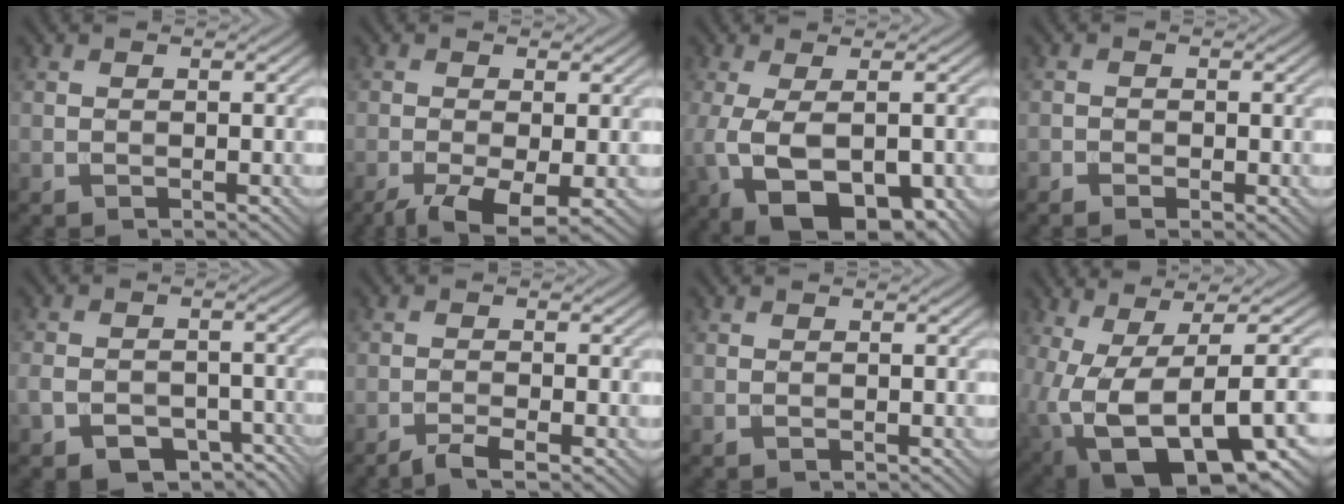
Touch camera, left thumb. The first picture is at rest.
{"total": 5.9, "force": [-3.1, 1.7, 4.7], "torque": [-0.087, -0.009, -0.055]}
{"total": 11.8, "force": [-3.7, 5.6, 9.7], "torque": [-0.202, -0.024, -0.043]}
{"total": 1.3, "force": [-0.7, 0.7, 0.8], "torque": [-0.016, -0.003, -0.013]}
{"total": 7.1, "force": [-4.3, 4.3, 3.7], "torque": [-0.067, -0.013, -0.069]}
{"total": 2.4, "force": [-1.8, 0.2, 1.6], "torque": [-0.030, 0.001, -0.041]}
{"total": 0.0}
{"total": 16.6, "force": [-5.2, 7.1, 14.0], "torque": [-0.240, -0.036, -0.041]}